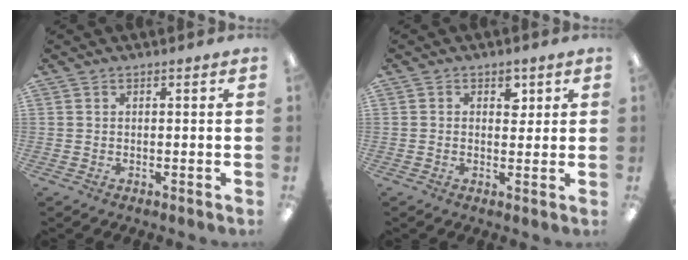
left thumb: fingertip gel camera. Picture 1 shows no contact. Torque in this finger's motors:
{"motor_torque": [0.17, 0.09, 0.87, -0.18, 0.01]}